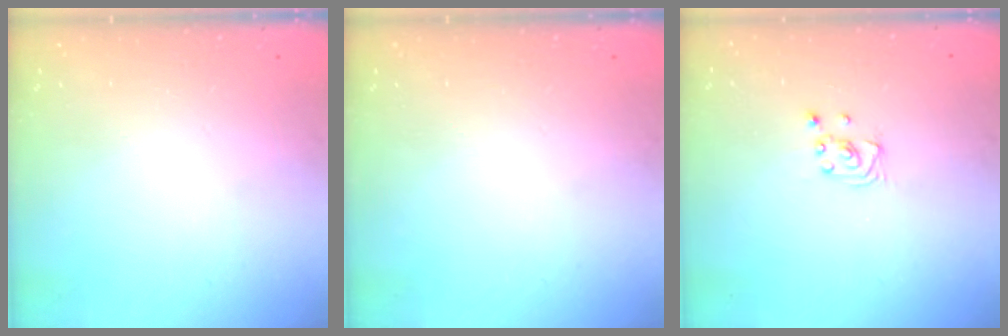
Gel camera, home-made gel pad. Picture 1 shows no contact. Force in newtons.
{"total": 0.0}
{"total": 2.3, "press": 2.3, "slide": 0.2}